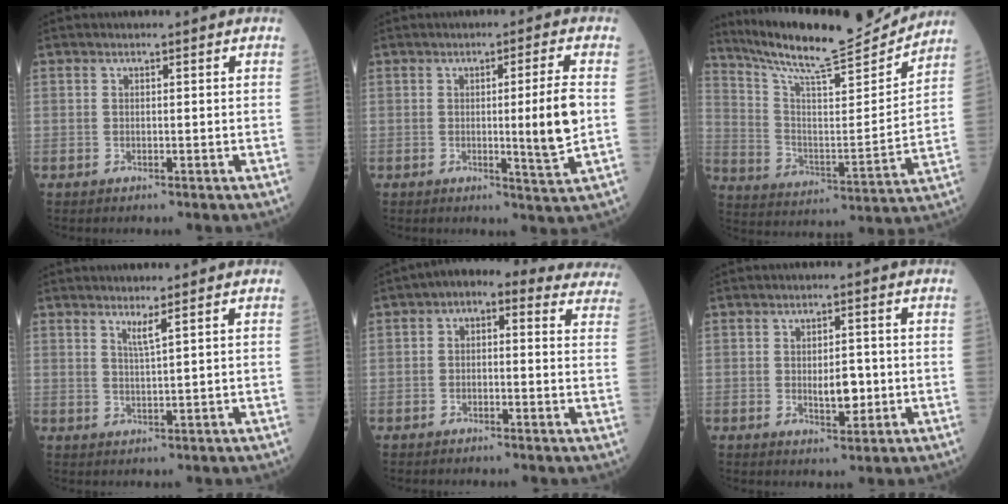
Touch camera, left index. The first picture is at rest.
{"total": 6.4, "force": [-0.3, -1.2, 6.3], "torque": [-0.093, -0.018, -0.005]}
{"total": 18.6, "force": [17.5, 0.5, 6.2], "torque": [-0.125, -0.037, 0.277]}
{"total": 1.8, "force": [1.1, -0.6, 1.2], "torque": [-0.024, -0.015, 0.024]}
{"total": 12.0, "force": [8.8, 5.6, 5.9], "torque": [-0.048, 0.037, 0.077]}
{"total": 3.7, "force": [-0.6, 1.6, 3.3], "torque": [-0.049, -0.005, -0.006]}